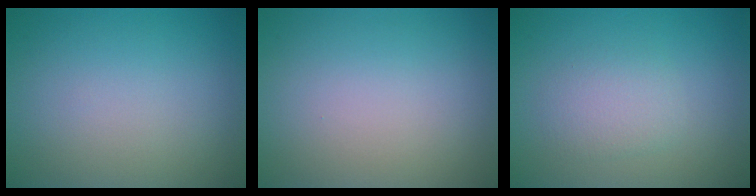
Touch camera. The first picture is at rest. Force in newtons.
{"total": 0.0}
{"total": 2.1, "press": 2.1, "slide": 0.0}